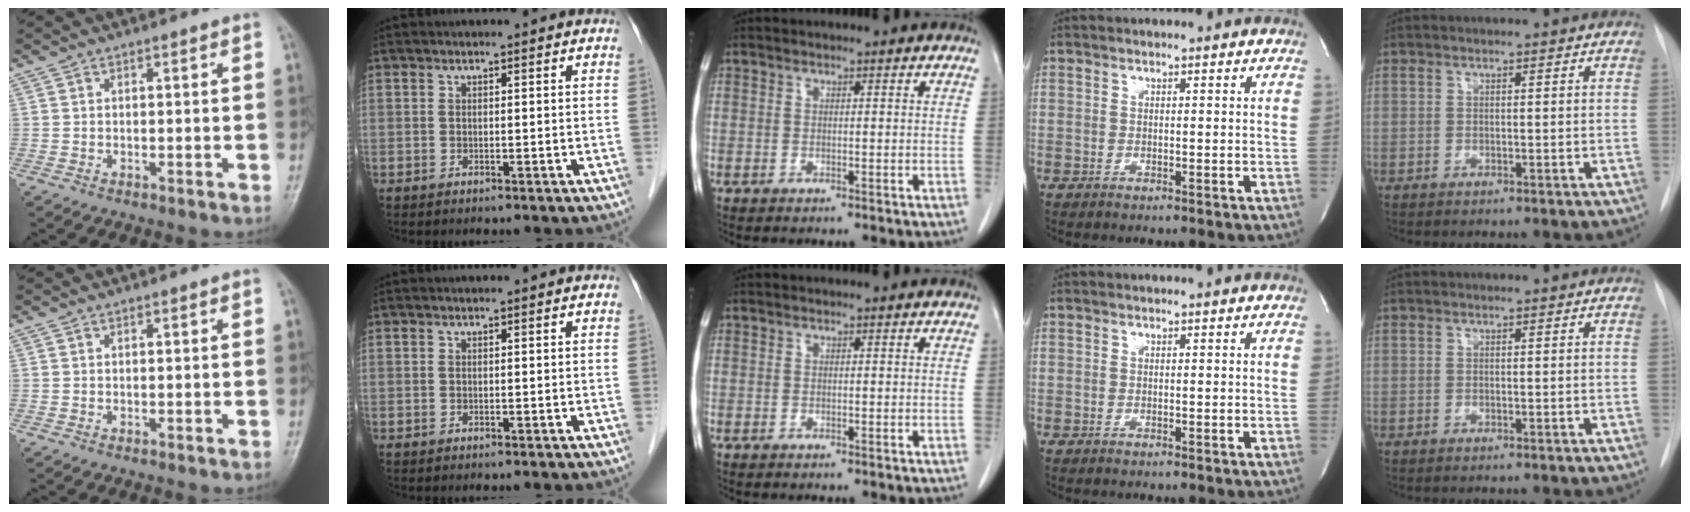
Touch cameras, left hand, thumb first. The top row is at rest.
{}